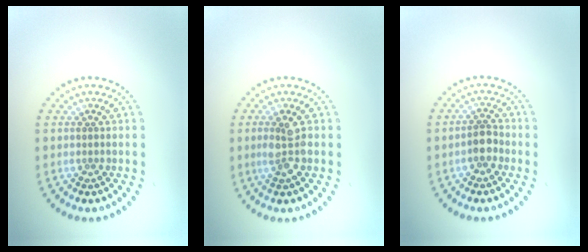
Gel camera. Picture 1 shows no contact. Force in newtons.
{"total": 2.7, "press": 2.4, "slide": 1.2}
{"total": 1.9, "press": 1.7, "slide": 0.8}